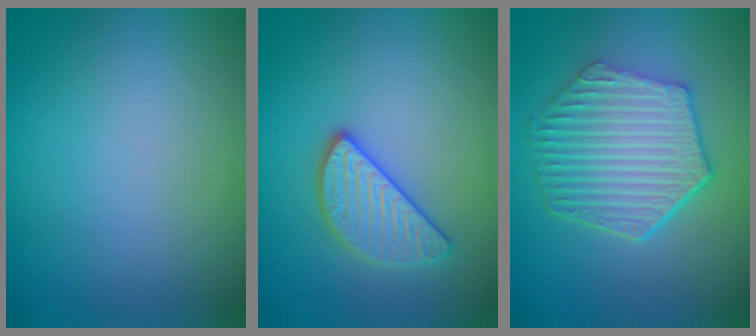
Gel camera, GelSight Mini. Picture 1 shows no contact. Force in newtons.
{"total": 2.8, "press": 2.7, "slide": 0.4}
{"total": 6.1, "press": 4.7, "slide": 3.8}